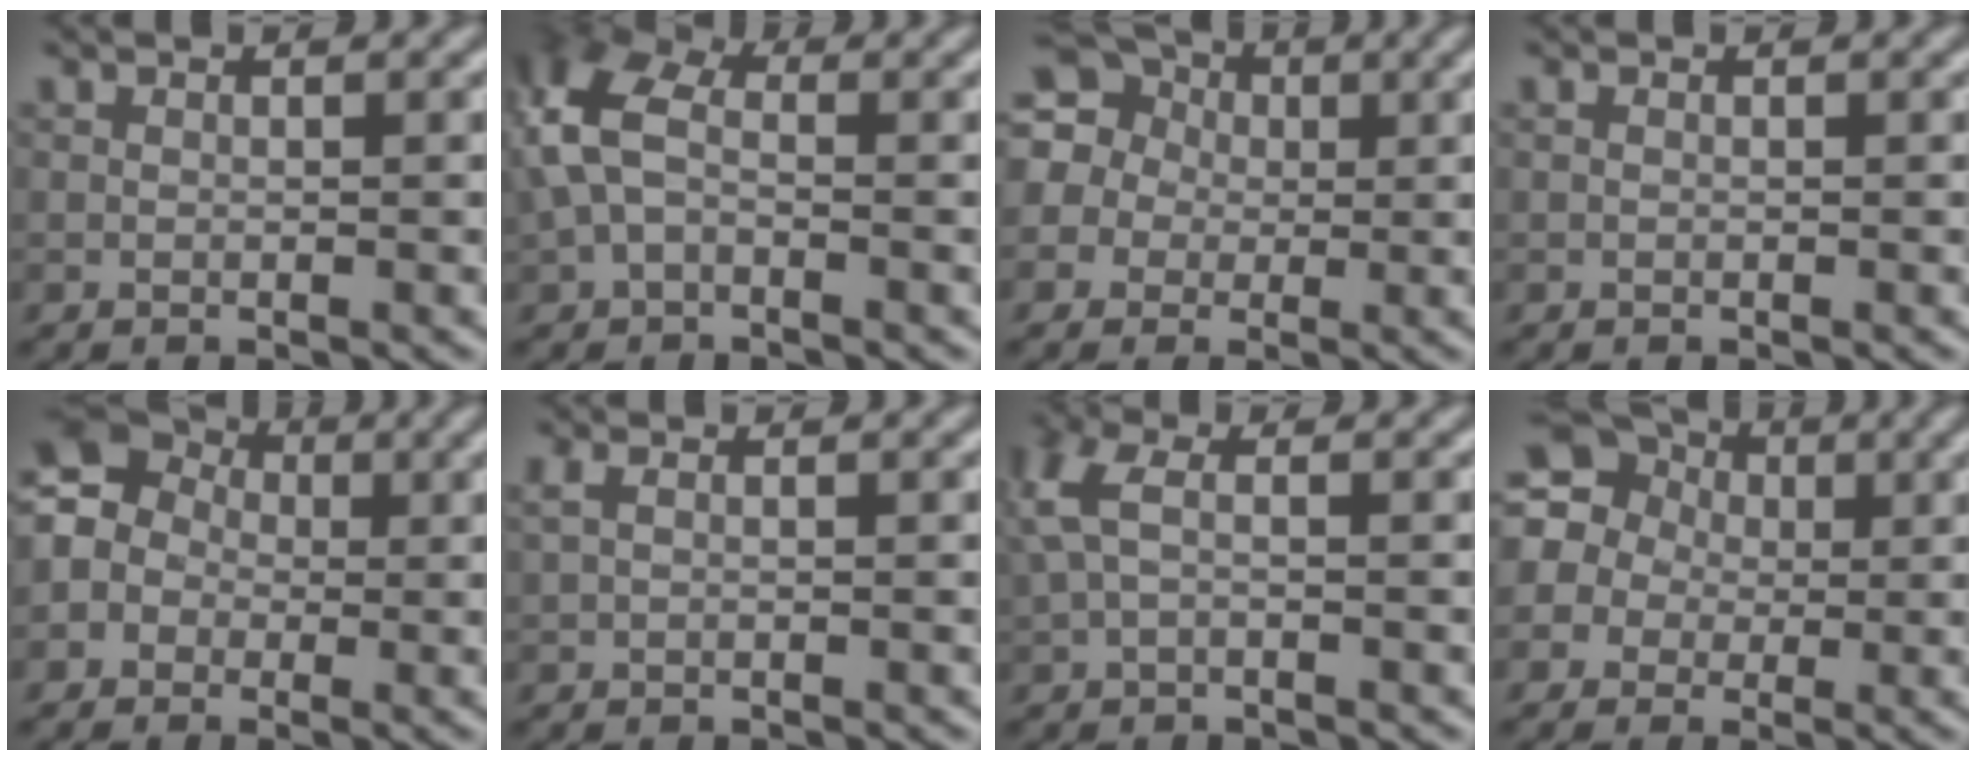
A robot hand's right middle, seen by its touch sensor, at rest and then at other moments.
{"total": 5.8, "force": [0.4, 3.8, 4.3], "torque": [-0.111, 0.012, -0.007]}
{"total": 10.1, "force": [2.4, 9.2, 3.5], "torque": [-0.100, 0.047, 0.013]}
{"total": 0.0}
{"total": 6.8, "force": [-0.3, 6.3, 2.6], "torque": [-0.057, 0.029, -0.044]}
{"total": 1.1, "force": [0.4, 0.4, 0.9], "torque": [-0.024, 0.005, 0.006]}
{"total": 3.2, "force": [0.3, 1.5, 2.8], "torque": [-0.076, 0.012, -0.001]}
{"total": 11.2, "force": [2.2, 10.3, 3.9], "torque": [-0.104, 0.042, 0.004]}